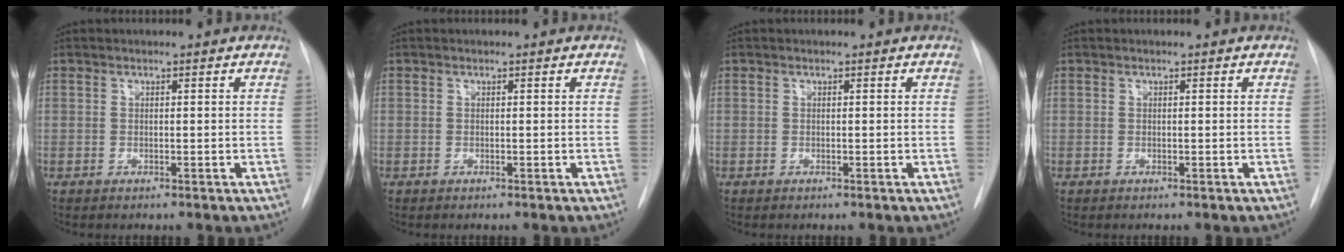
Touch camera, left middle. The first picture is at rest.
{"total": 0.0}
{"total": 0.0}
{"total": 0.0}